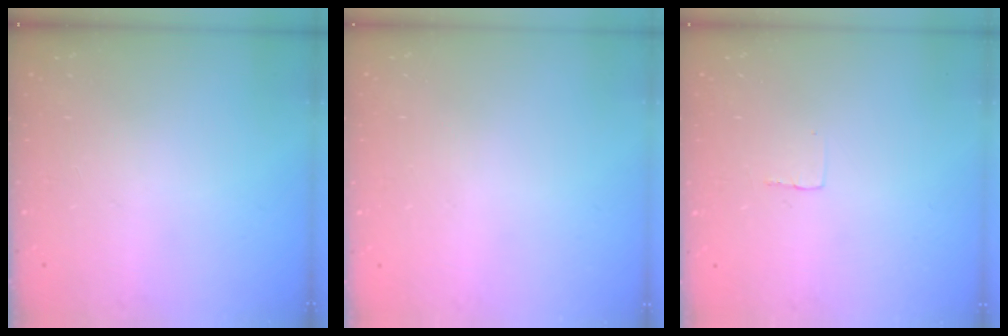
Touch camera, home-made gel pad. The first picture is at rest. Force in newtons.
{"total": 0.0}
{"total": 2.4, "press": 2.4, "slide": 0.1}